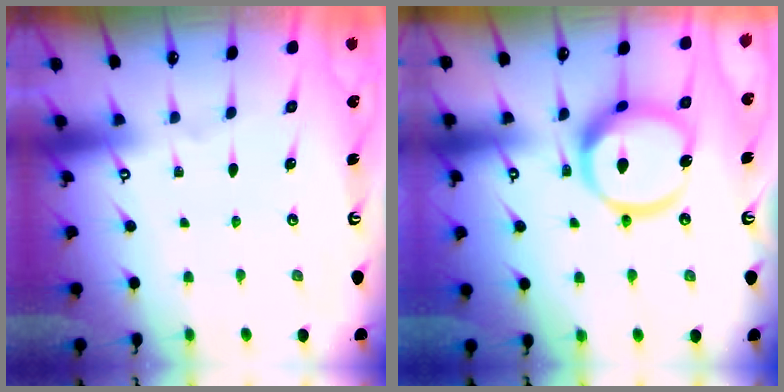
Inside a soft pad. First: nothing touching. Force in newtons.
{"total": 15.3, "press": 15.1, "slide": 2.1}